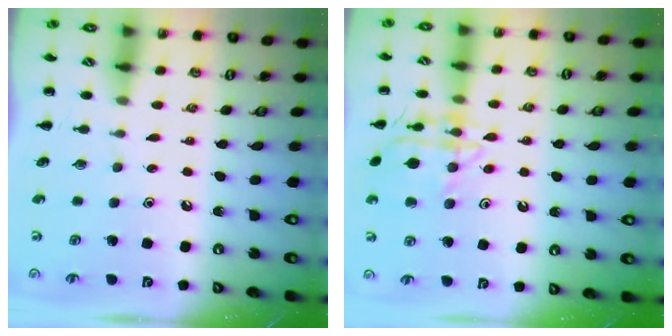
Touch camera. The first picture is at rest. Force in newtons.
{"total": 13.9, "press": 13.9, "slide": 0.9}